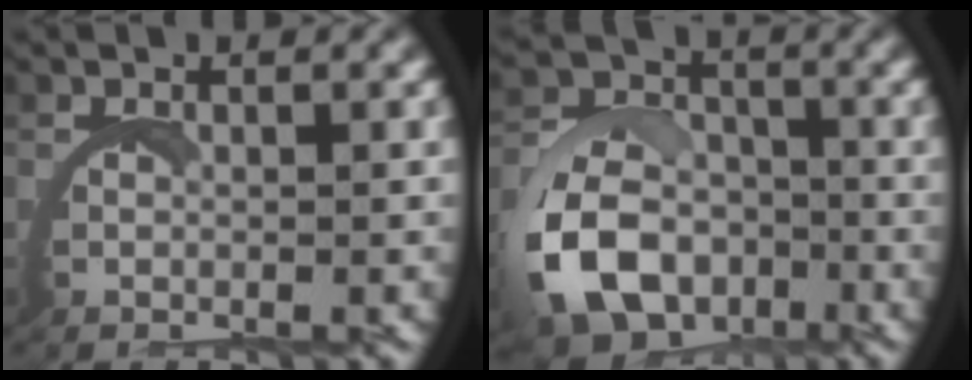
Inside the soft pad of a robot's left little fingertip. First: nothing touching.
{"total": 8.2, "force": [-2.8, 6.5, 4.1], "torque": [-0.086, -0.027, -0.049]}